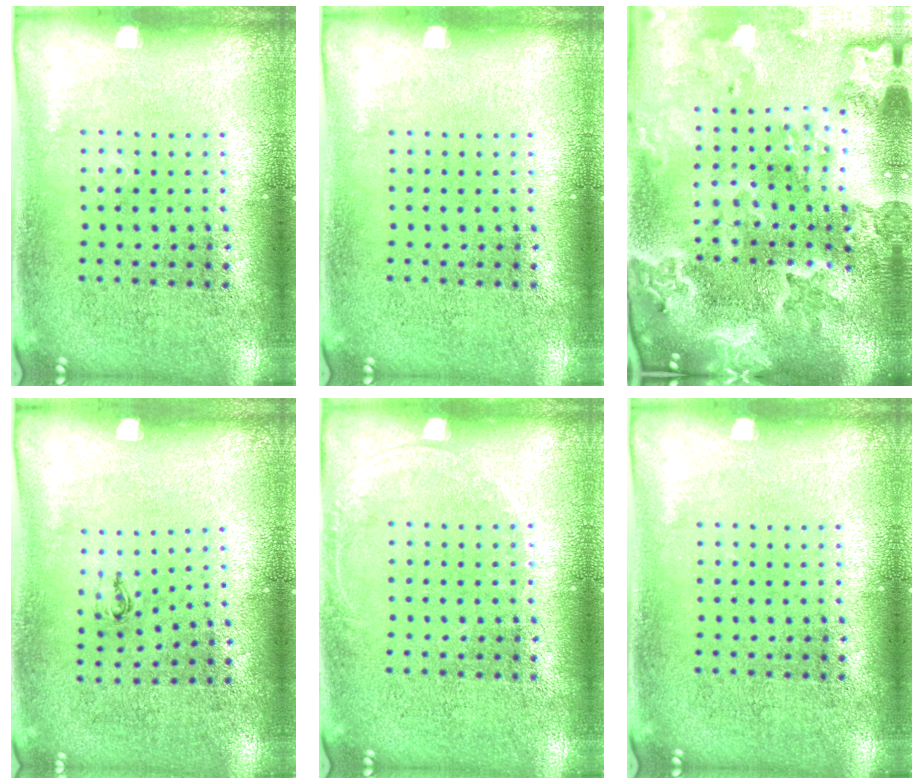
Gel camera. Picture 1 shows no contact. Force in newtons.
{"total": 0.0}
{"total": 4.5, "press": 3.6, "slide": 2.6}
{"total": 0.6, "press": 0.2, "slide": 0.5}
{"total": 0.9, "press": 0.8, "slide": 0.2}
{"total": 0.0}